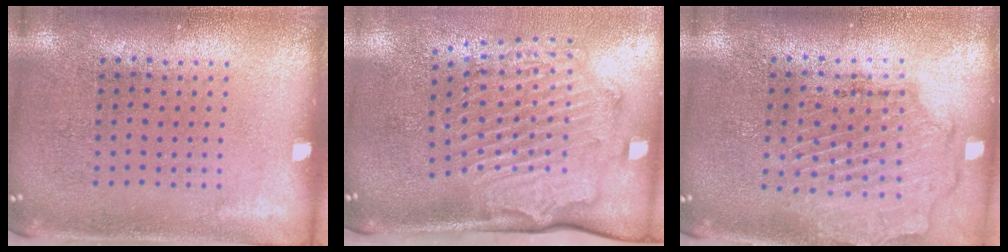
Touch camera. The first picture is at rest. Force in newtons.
{"total": 2.3, "press": 2.1, "slide": 0.7}
{"total": 1.8, "press": 1.7, "slide": 0.6}